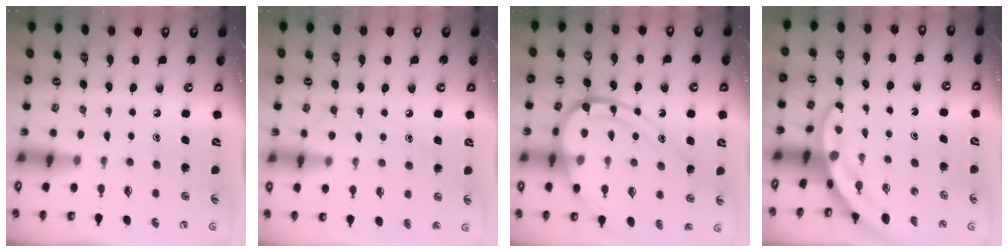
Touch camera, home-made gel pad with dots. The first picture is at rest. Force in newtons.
{"total": 7.9, "press": 7.9, "slide": 0.6}
{"total": 15.3, "press": 15.3, "slide": 1.4}
{"total": 3.2, "press": 3.2, "slide": 0.3}